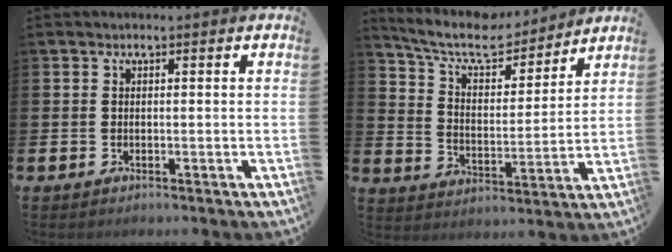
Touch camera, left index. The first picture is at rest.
{"total": 9.4, "force": [8.3, 2.7, 3.4], "torque": [-0.087, -0.059, 0.142]}